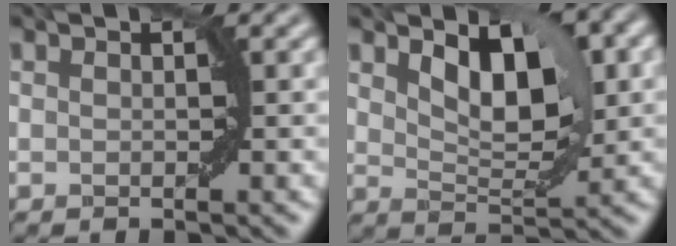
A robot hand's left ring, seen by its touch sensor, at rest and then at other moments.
{"total": 6.1, "force": [2.0, 2.9, 5.0], "torque": [-0.080, 0.000, 0.036]}